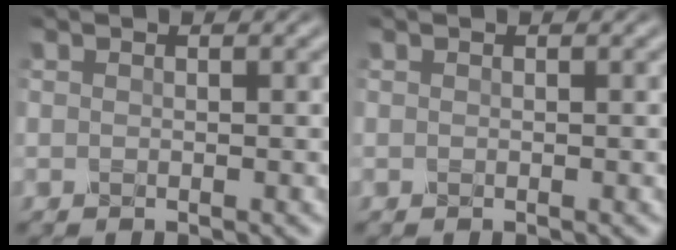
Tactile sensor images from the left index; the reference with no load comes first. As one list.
[{"total": 0.0}]